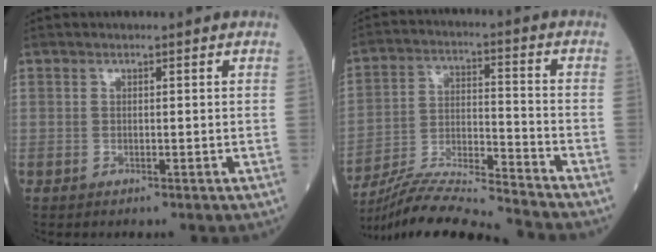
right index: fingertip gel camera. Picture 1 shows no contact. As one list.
[{"total": 15.0, "force": [-14.3, -1.6, 4.4], "torque": [-0.081, 0.004, -0.251]}]